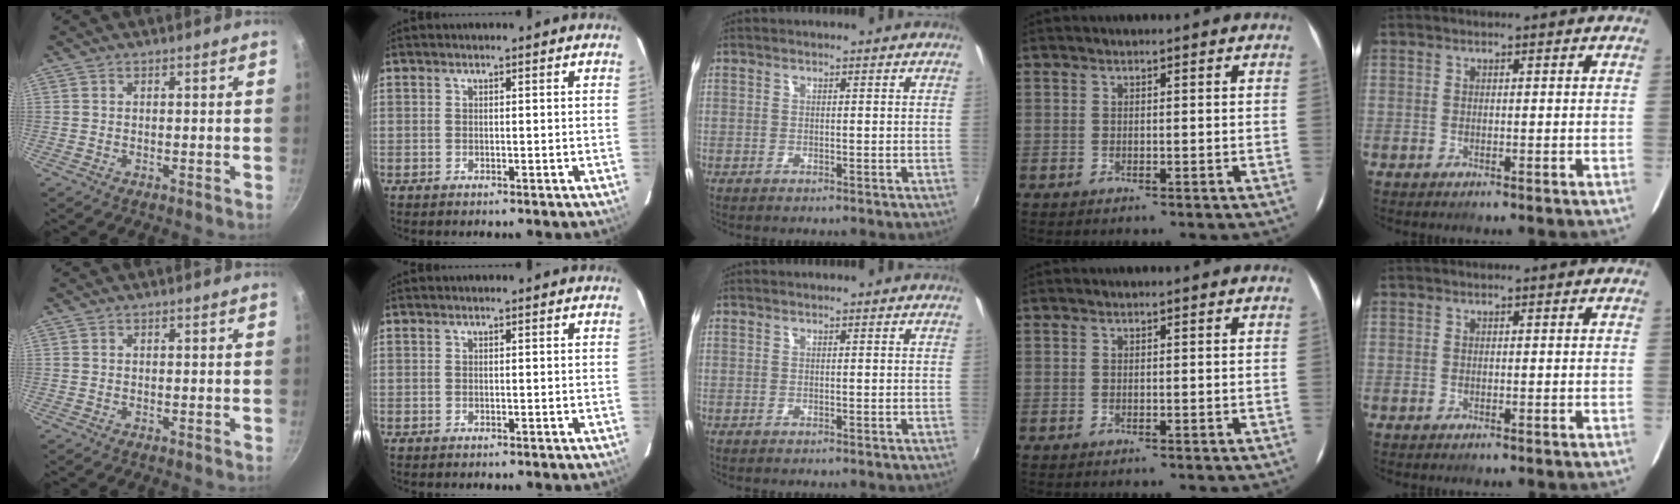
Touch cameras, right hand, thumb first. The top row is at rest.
{}